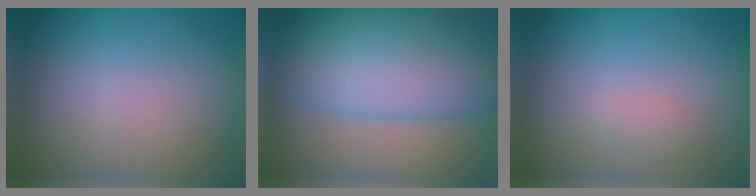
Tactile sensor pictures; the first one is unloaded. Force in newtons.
{"total": 12.1, "press": 12.1, "slide": 0.3}
{"total": 1.0, "press": 1.0, "slide": 0.0}